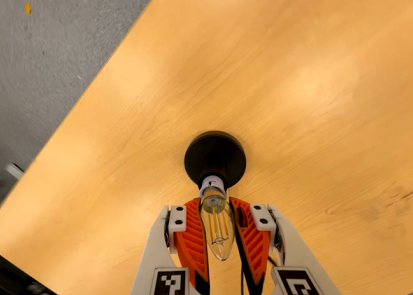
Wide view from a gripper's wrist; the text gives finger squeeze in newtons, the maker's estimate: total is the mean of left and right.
{"total": 20.5, "left": 20.5, "right": 20.5}